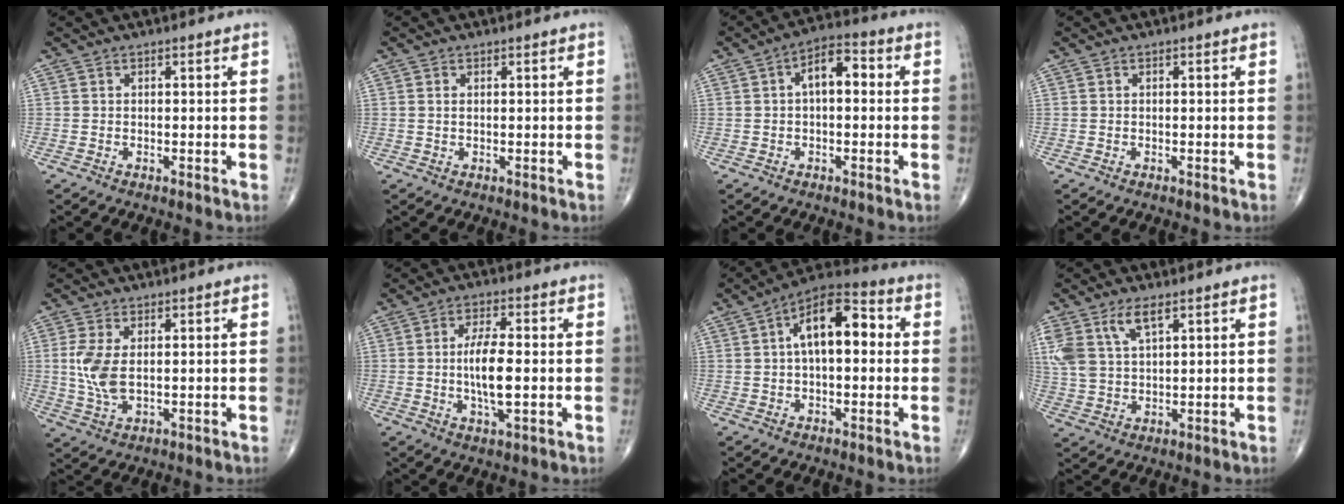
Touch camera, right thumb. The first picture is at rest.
{"total": 0.8, "force": [0.2, 0.4, 0.7], "torque": [-0.018, 0.002, 0.006]}
{"total": 7.2, "force": [0.9, 3.7, 6.1], "torque": [-0.086, 0.026, 0.006]}
{"total": 0.0}
{"total": 6.8, "force": [0.7, 3.3, 5.9], "torque": [-0.139, -0.006, 0.020]}
{"total": 8.3, "force": [-0.5, 2.7, 7.9], "torque": [-0.151, -0.003, -0.011]}
{"total": 12.8, "force": [2.0, 6.2, 11.0], "torque": [-0.169, 0.035, 0.020]}
{"total": 9.6, "force": [4.8, 4.5, 7.0], "torque": [-0.158, -0.006, 0.102]}